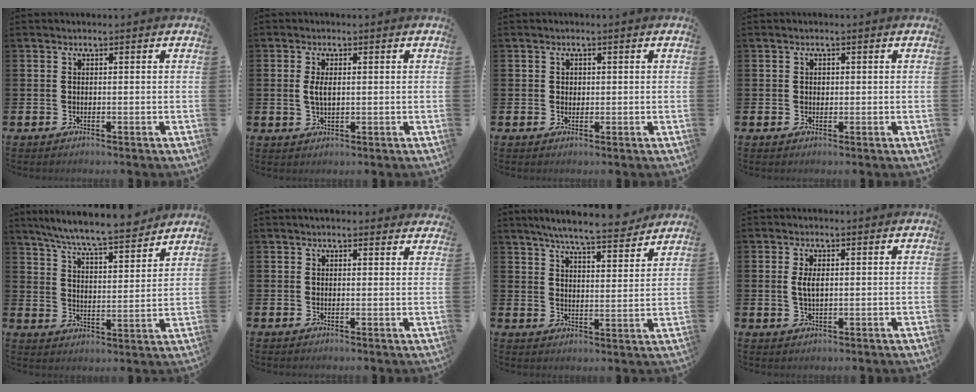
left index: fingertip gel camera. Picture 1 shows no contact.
{"total": 2.6, "force": [0.4, 1.2, 2.2], "torque": [-0.044, 0.005, 0.005]}
{"total": 1.0, "force": [0.4, 0.9, 0.3], "torque": [0.003, 0.003, 0.005]}
{"total": 0.8, "force": [0.2, 0.7, 0.3], "torque": [0.003, 0.002, 0.002]}
{"total": 8.1, "force": [7.7, 0.2, 2.8], "torque": [-0.086, -0.051, 0.135]}
{"total": 1.8, "force": [1.8, 0.3, 0.2], "torque": [-0.002, -0.006, 0.032]}
{"total": 7.4, "force": [6.9, 0.5, 2.4], "torque": [-0.057, -0.040, 0.120]}
{"total": 2.6, "force": [0.6, 1.1, 2.3], "torque": [-0.046, 0.006, 0.008]}